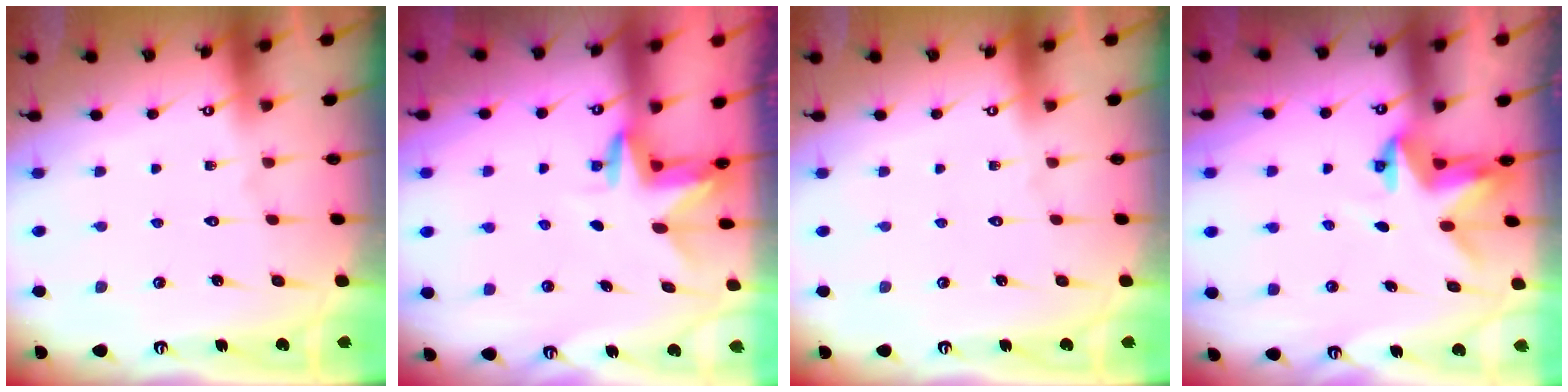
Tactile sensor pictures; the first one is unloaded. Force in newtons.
{"total": 2.7, "press": 2.7, "slide": 0.2}
{"total": 0.0}
{"total": 3.2, "press": 3.2, "slide": 0.0}